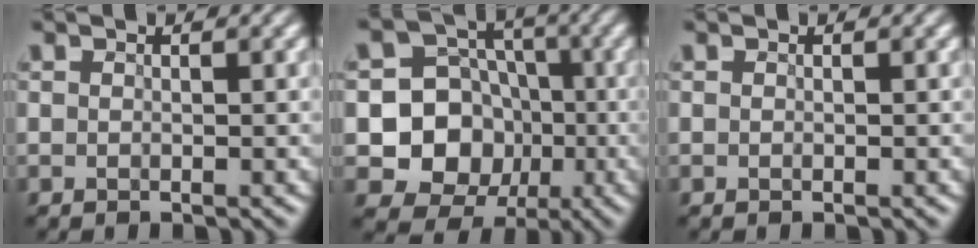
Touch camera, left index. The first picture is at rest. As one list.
[{"total": 10.2, "force": [-2.1, 9.2, 3.9], "torque": [-0.076, 0.001, -0.056]}, {"total": 0.0}]